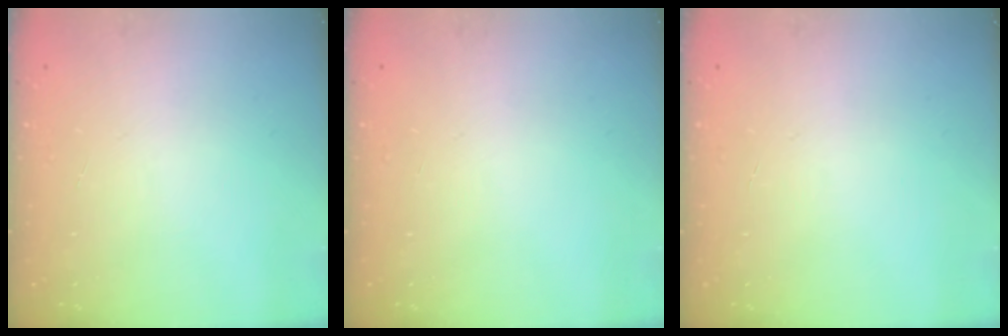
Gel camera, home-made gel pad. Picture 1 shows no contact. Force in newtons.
{"total": 0.0}
{"total": 0.0}